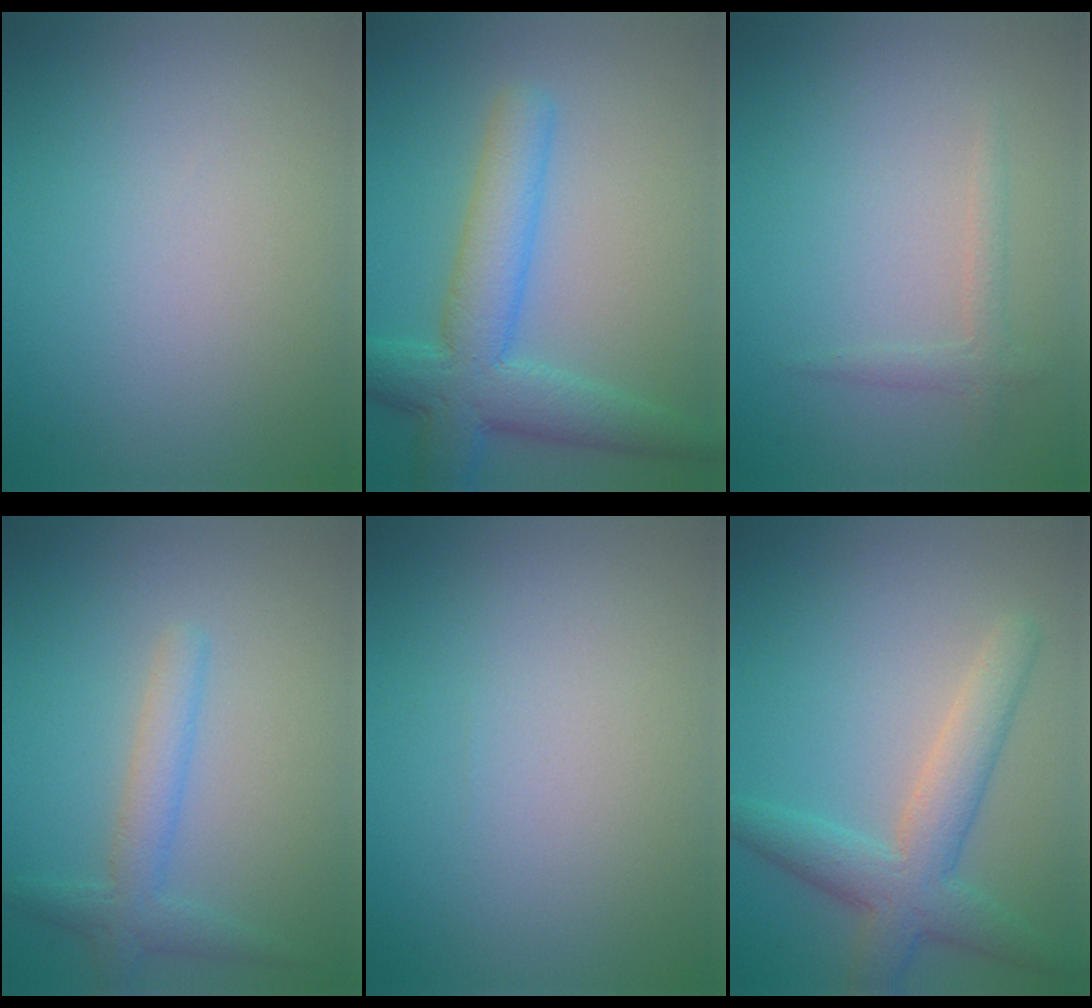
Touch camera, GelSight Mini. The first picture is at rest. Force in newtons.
{"total": 6.7, "press": 6.7, "slide": 0.2}
{"total": 1.3, "press": 1.3, "slide": 0.0}
{"total": 2.8, "press": 2.8, "slide": 0.1}
{"total": 0.0}
{"total": 5.1, "press": 5.1, "slide": 0.1}